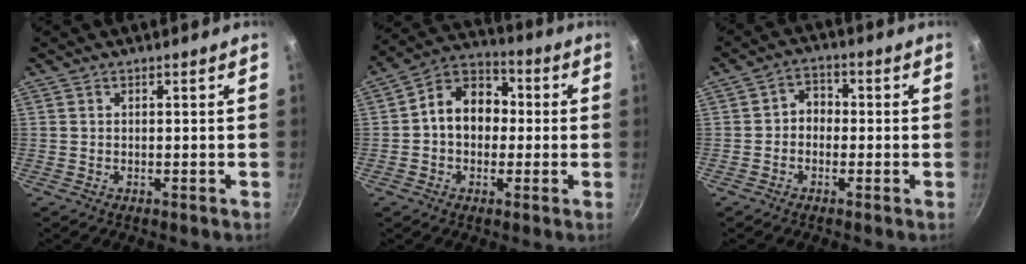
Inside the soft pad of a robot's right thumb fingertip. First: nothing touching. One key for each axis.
{"total": 11.6, "fx": 0.2, "fy": 9.0, "fz": 7.3, "tx": -0.071, "ty": 0.034, "tz": -0.018}
{"total": 4.1, "fx": -0.6, "fy": 3.4, "fz": 2.3, "tx": -0.011, "ty": 0.018, "tz": -0.021}